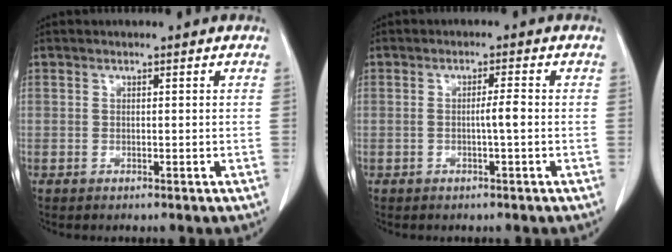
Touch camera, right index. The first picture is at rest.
{"total": 2.1, "force": [-0.4, -0.3, 2.0], "torque": [-0.032, 0.002, -0.005]}